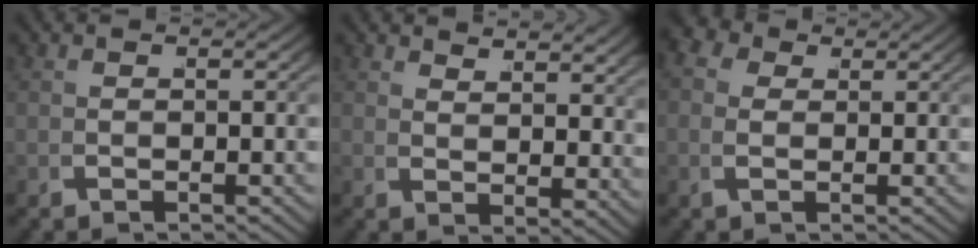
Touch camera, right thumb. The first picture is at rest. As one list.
[{"total": 3.2, "force": [2.8, 1.0, 1.3], "torque": [-0.001, -0.002, 0.050]}, {"total": 2.9, "force": [1.3, 2.3, 1.3], "torque": [-0.026, -0.007, 0.019]}]